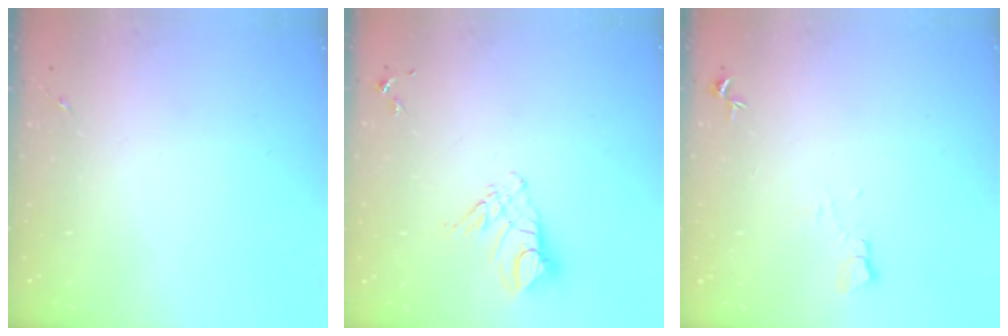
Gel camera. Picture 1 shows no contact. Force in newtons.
{"total": 10.4, "press": 10.3, "slide": 0.7}
{"total": 5.6, "press": 5.5, "slide": 0.6}